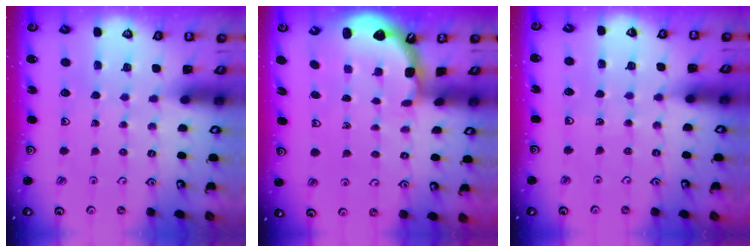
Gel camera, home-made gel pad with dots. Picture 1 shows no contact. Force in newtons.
{"total": 1.4, "press": 1.4, "slide": 0.1}
{"total": 2.4, "press": 2.1, "slide": 1.2}